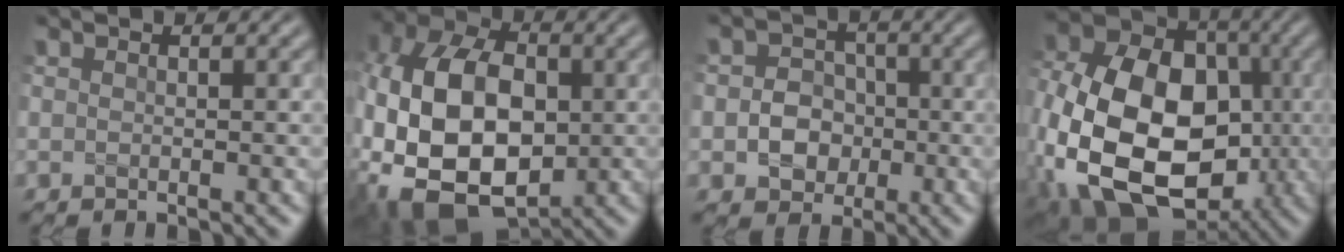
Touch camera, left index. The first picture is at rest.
{"total": 15.0, "force": [-1.9, 9.9, 11.1], "torque": [-0.234, -0.002, -0.042]}
{"total": 3.8, "force": [-0.6, 3.4, 1.7], "torque": [-0.004, -0.002, -0.022]}
{"total": 18.4, "force": [-4.5, 13.1, 12.1], "torque": [-0.242, -0.028, -0.072]}